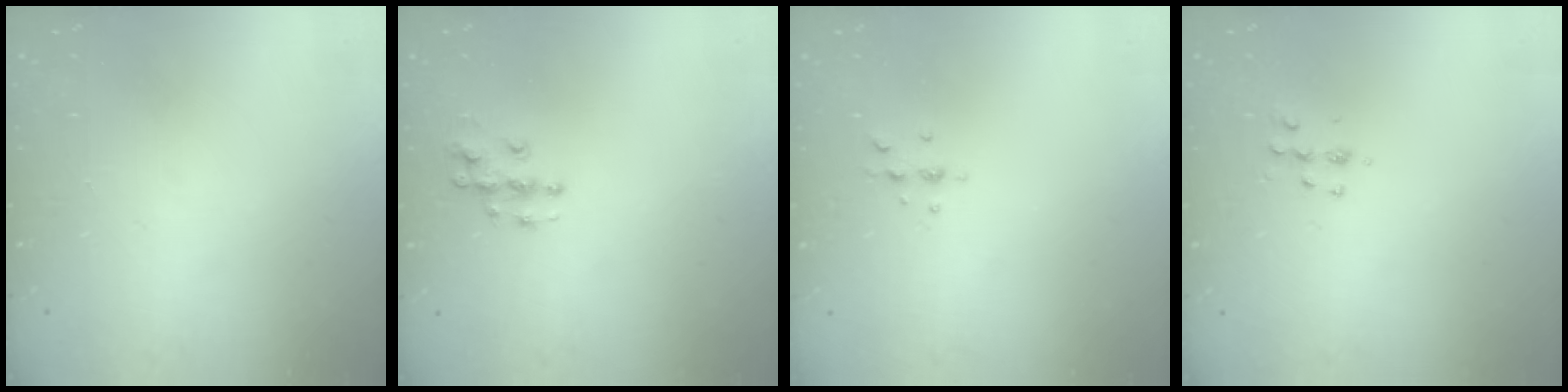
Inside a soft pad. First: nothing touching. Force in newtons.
{"total": 5.9, "press": 5.9, "slide": 0.4}
{"total": 4.4, "press": 4.3, "slide": 0.6}
{"total": 5.5, "press": 5.5, "slide": 0.4}